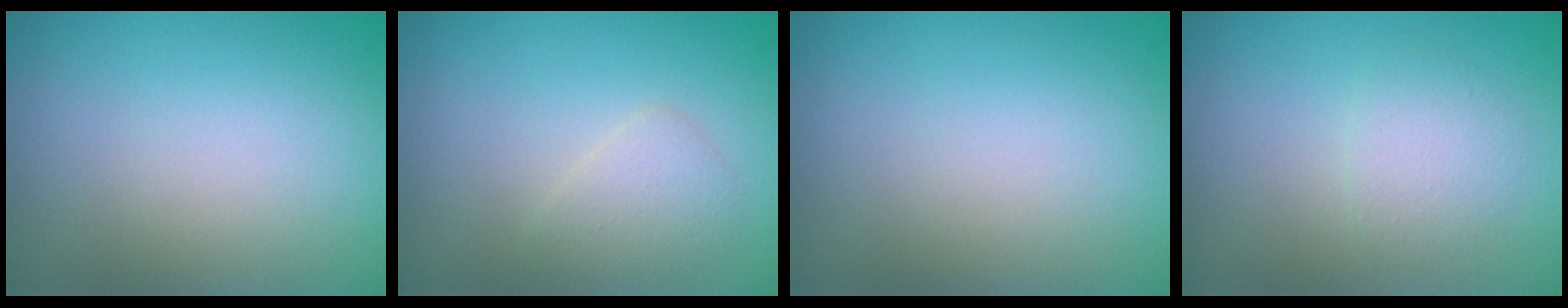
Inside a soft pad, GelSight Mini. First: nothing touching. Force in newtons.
{"total": 1.7, "press": 1.7, "slide": 0.1}
{"total": 0.0}
{"total": 1.6, "press": 1.6, "slide": 0.0}